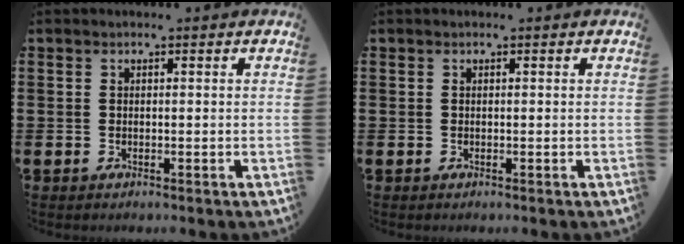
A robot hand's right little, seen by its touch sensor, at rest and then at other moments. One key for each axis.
{"total": 0.0}